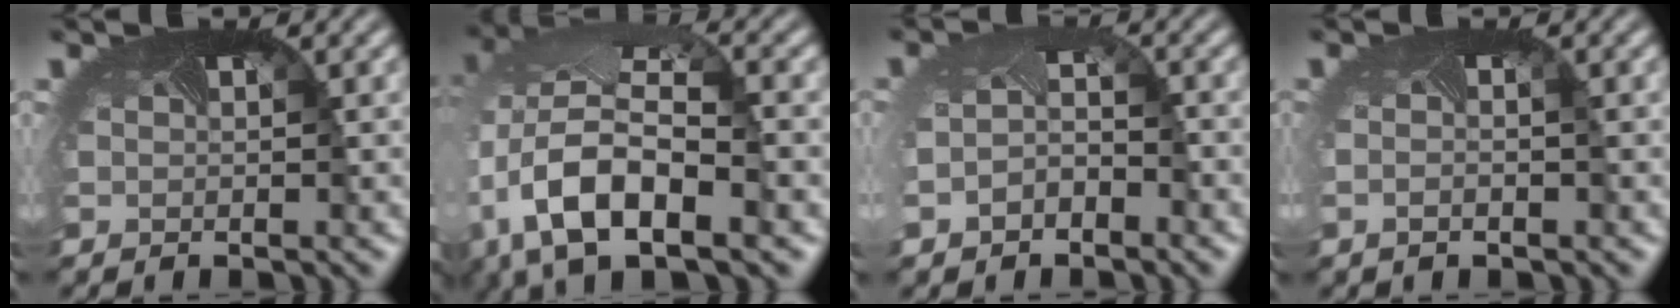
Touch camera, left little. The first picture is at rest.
{"total": 11.9, "force": [-3.0, 6.4, 9.6], "torque": [-0.216, -0.011, -0.049]}
{"total": 2.3, "force": [-1.3, 1.4, 1.3], "torque": [-0.042, -0.006, -0.030]}
{"total": 1.1, "force": [-0.6, 0.2, 0.9], "torque": [-0.020, -0.009, -0.007]}